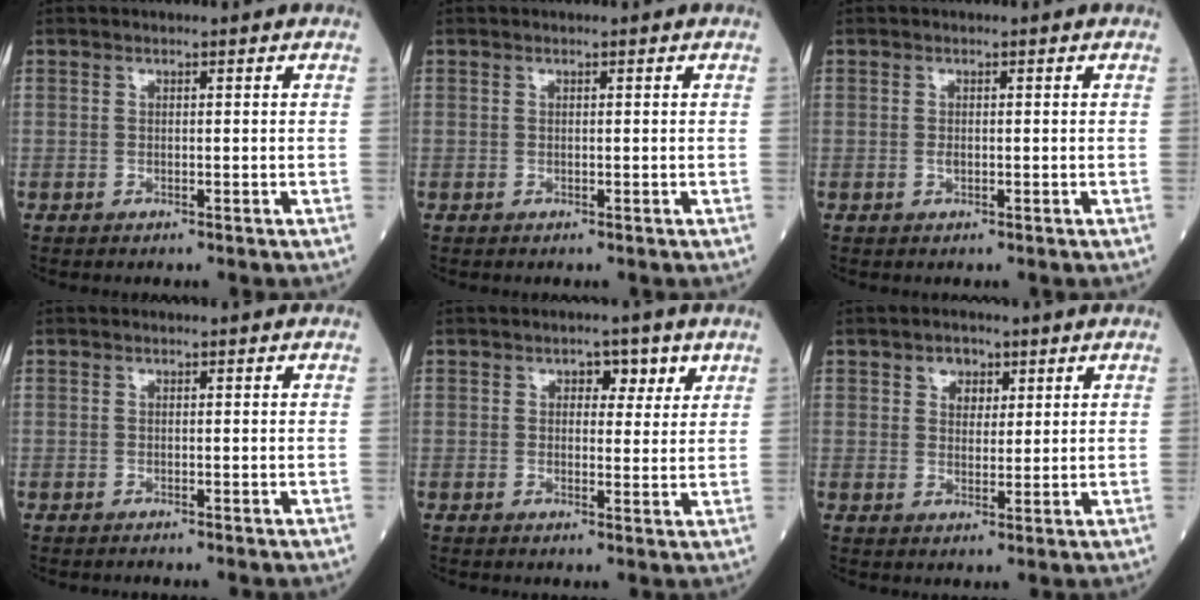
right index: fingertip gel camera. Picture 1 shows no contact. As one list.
[{"total": 0.0}, {"total": 0.6, "force": [-0.1, 0.3, 0.5], "torque": [-0.014, -0.001, -0.003]}, {"total": 0.0}, {"total": 3.5, "force": [1.8, 2.1, 2.1], "torque": [-0.018, 0.005, 0.020]}, {"total": 3.3, "force": [1.7, 2.3, 1.6], "torque": [-0.021, 0.005, 0.027]}]